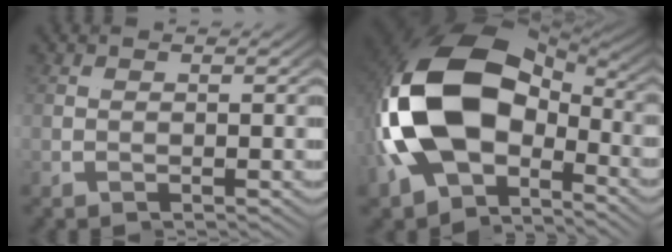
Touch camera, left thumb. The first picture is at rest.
{"total": 18.8, "force": [0.3, 10.7, 15.5], "torque": [-0.337, -0.032, 0.015]}